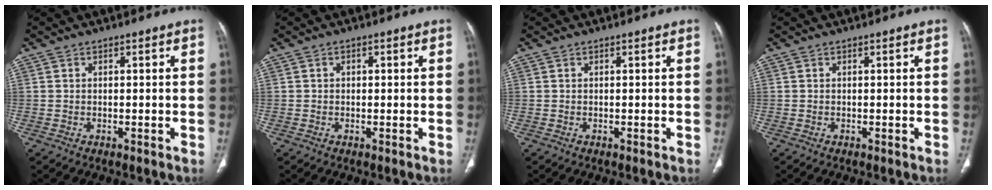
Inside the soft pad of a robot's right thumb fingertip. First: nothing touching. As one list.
[{"total": 0.8, "force": [0.1, 0.7, 0.5], "torque": [-0.003, 0.001, 0.001]}, {"total": 0.0}, {"total": 0.0}]